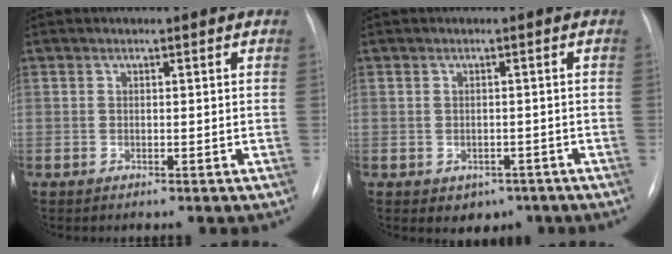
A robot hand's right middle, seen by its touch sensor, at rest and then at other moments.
{"total": 3.3, "force": [-1.8, 2.5, 1.2], "torque": [-0.008, 0.006, -0.013]}